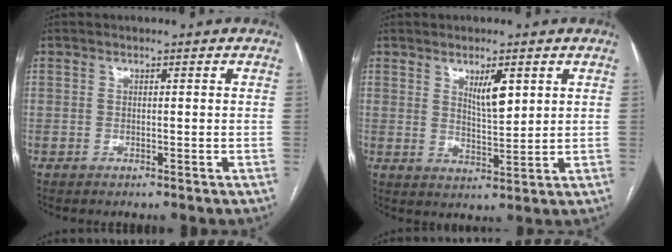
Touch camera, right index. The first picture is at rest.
{"total": 5.0, "force": [2.3, 1.2, 4.2], "torque": [-0.076, -0.007, 0.045]}